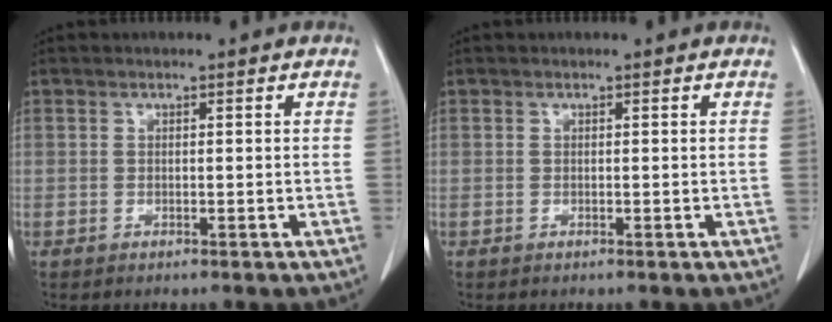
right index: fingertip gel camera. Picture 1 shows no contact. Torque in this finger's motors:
{"motor_torque": [0.00, 0.00, 0.03, 0.00]}